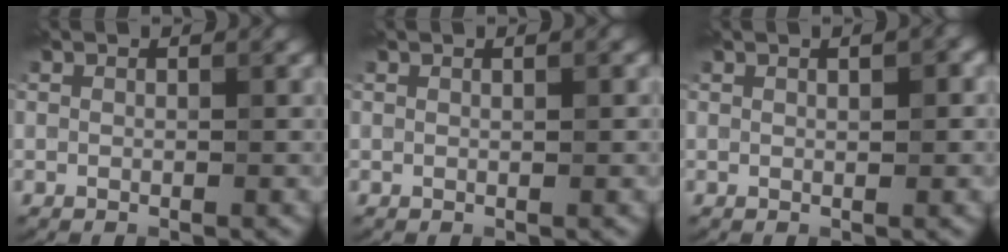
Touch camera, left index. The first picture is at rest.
{"total": 0.7, "force": [0.3, 0.1, 0.6], "torque": [-0.008, 0.003, 0.004]}
{"total": 1.8, "force": [0.5, 0.4, 1.7], "torque": [-0.023, 0.002, 0.007]}